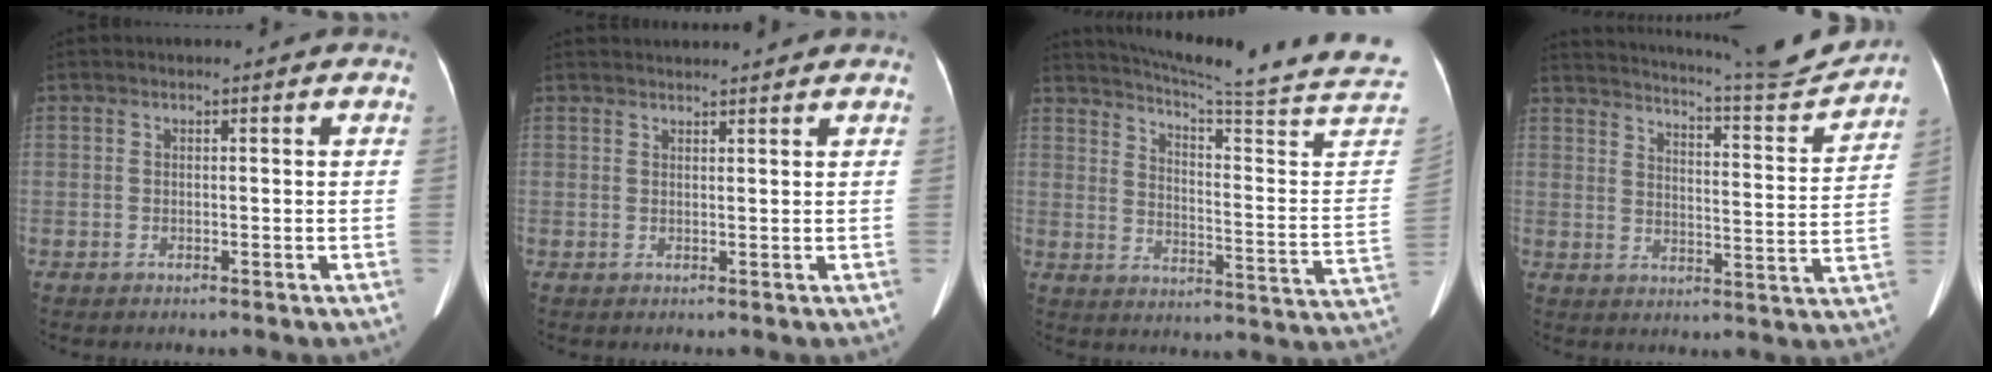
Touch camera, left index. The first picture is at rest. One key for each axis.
{"total": 5.1, "fx": 4.9, "fy": 0.2, "fz": 1.2, "tx": -0.015, "ty": 0.032, "tz": 0.062}
{"total": 27.1, "fx": 24.7, "fy": -2.3, "fz": 11.0, "tx": -0.173, "ty": -0.132, "tz": 0.304}
{"total": 16.2, "fx": 15.6, "fy": -0.6, "fz": 4.4, "tx": -0.080, "ty": -0.049, "tz": 0.208}